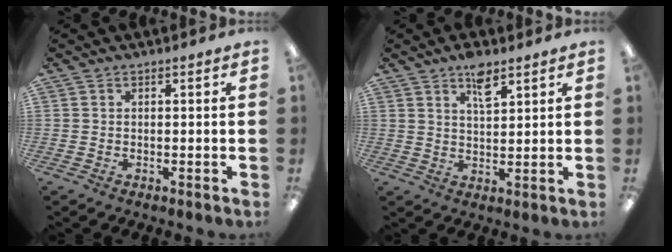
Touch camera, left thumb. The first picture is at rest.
{"total": 5.9, "force": [4.1, 2.3, 3.7], "torque": [-0.049, -0.019, 0.066]}